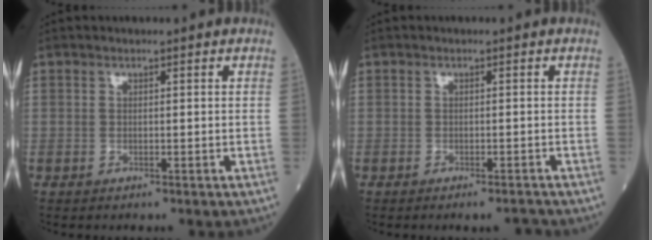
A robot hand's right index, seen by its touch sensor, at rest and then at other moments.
{"total": 1.8, "force": [-1.5, 0.1, 0.9], "torque": [-0.007, -0.004, -0.019]}